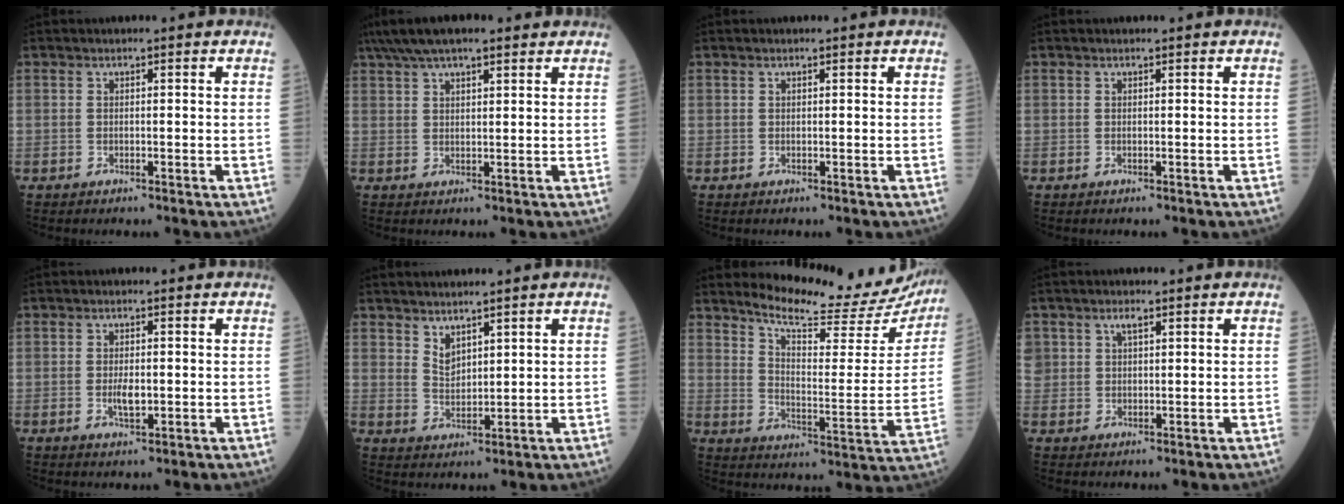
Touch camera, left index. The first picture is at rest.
{"total": 9.8, "force": [7.5, 2.3, 5.9], "torque": [-0.100, 0.051, 0.126]}
{"total": 0.0}
{"total": 0.0}
{"total": 2.4, "force": [-0.5, 1.0, 2.2], "torque": [-0.043, 0.000, -0.007]}
{"total": 3.2, "force": [2.5, 1.5, 1.4], "torque": [-0.031, -0.002, 0.058]}
{"total": 19.9, "force": [18.5, 3.2, 6.7], "torque": [-0.093, -0.064, 0.232]}
{"total": 2.7, "force": [1.5, 1.8, 1.4], "torque": [-0.028, 0.008, 0.034]}